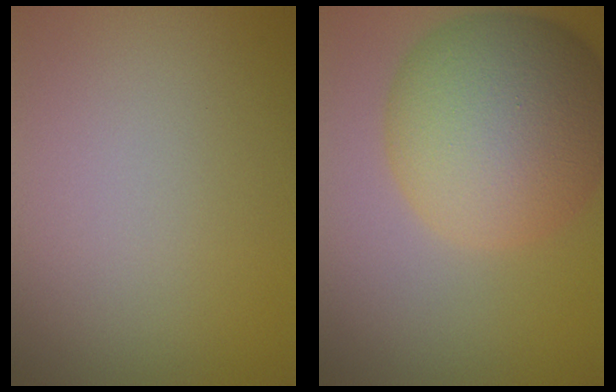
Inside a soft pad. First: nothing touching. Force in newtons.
{"total": 12.4, "press": 12.4, "slide": 0.2}